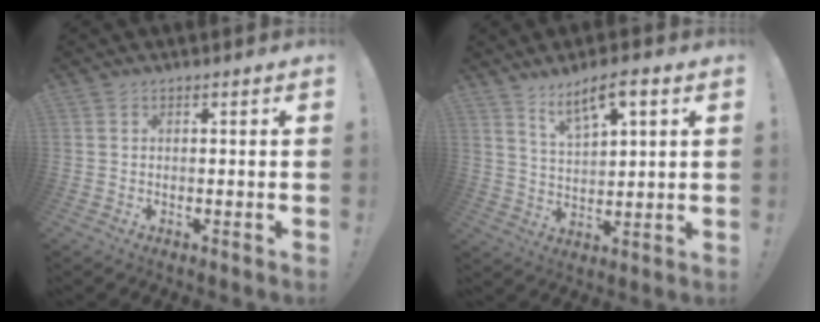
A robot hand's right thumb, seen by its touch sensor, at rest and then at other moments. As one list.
[{"total": 8.2, "force": [5.2, 2.6, 5.8], "torque": [-0.098, -0.022, 0.091]}]